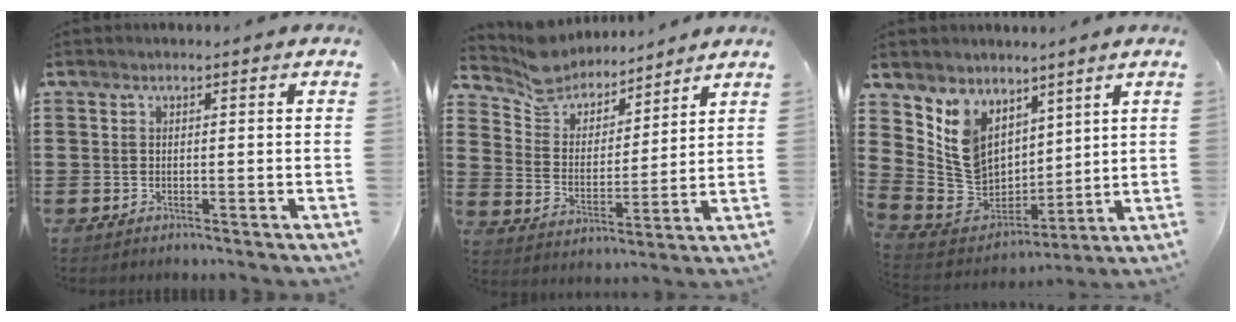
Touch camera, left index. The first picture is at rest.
{"total": 7.8, "force": [7.3, 2.6, -0.1], "torque": [-0.046, -0.048, 0.134]}
{"total": 9.1, "force": [4.6, 7.4, 2.8], "torque": [-0.111, -0.026, 0.097]}